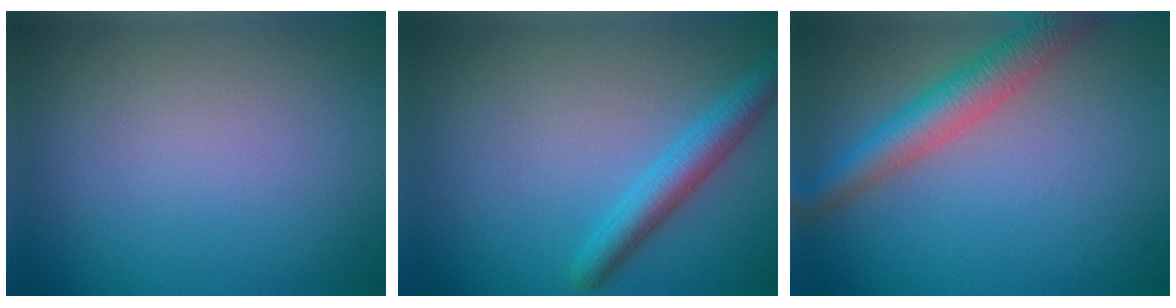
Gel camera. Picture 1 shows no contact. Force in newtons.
{"total": 3.2, "press": 3.2, "slide": 0.1}
{"total": 4.5, "press": 4.5, "slide": 0.2}